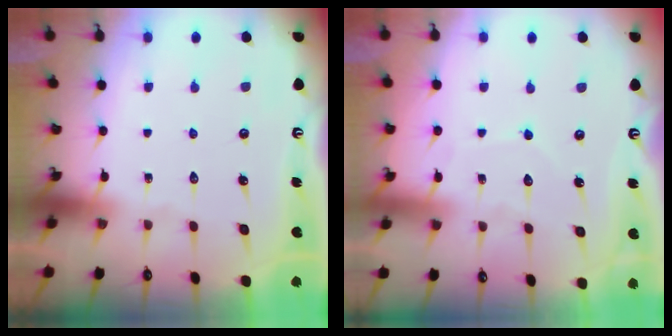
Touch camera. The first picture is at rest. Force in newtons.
{"total": 4.6, "press": 4.5, "slide": 0.5}